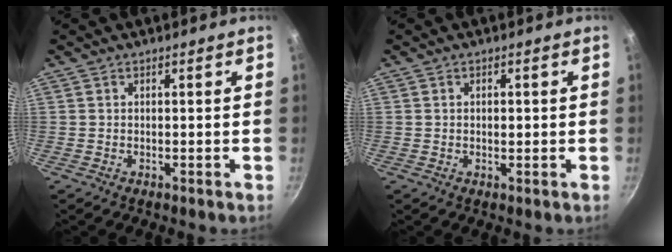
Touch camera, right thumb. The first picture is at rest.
{"total": 1.4, "force": [0.1, 0.9, 1.1], "torque": [-0.014, 0.002, 0.004]}